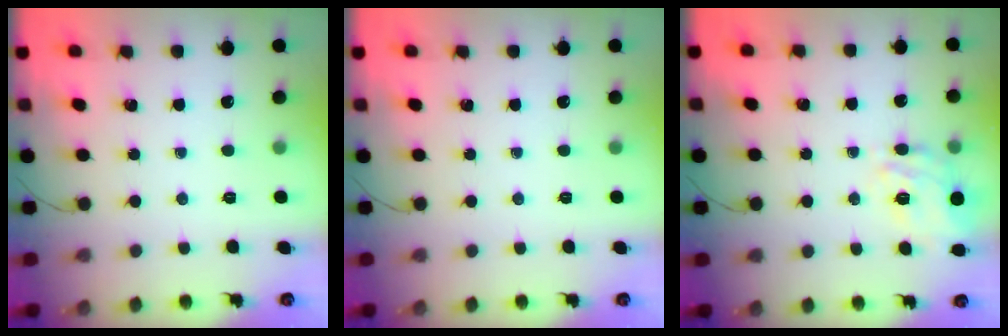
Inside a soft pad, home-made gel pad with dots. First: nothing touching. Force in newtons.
{"total": 0.0}
{"total": 9.8, "press": 9.4, "slide": 2.9}